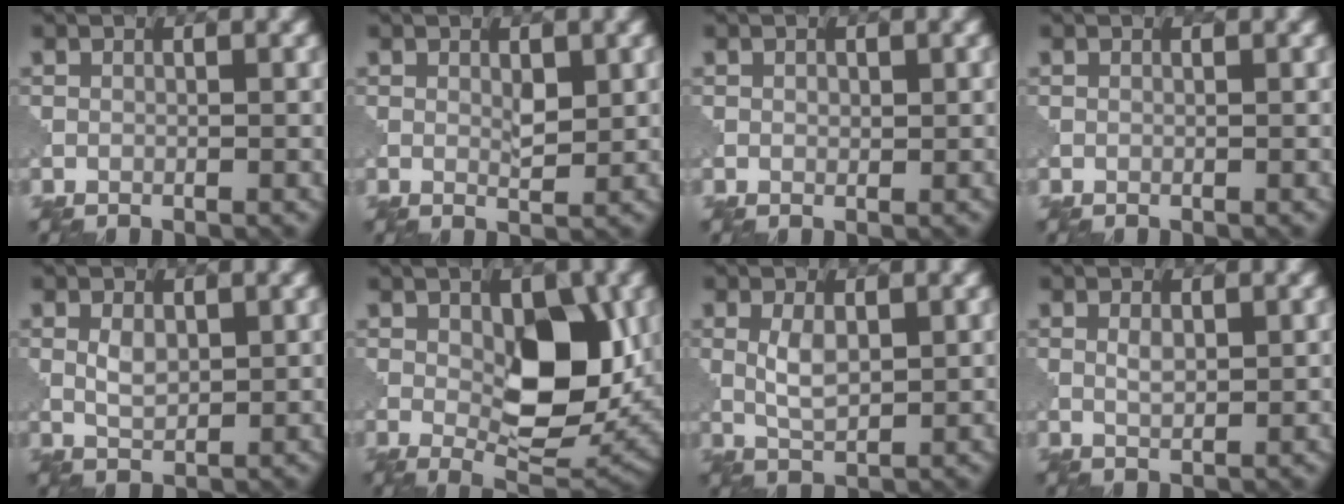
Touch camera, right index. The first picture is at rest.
{"total": 1.3, "force": [0.9, 0.4, 0.8], "torque": [-0.017, -0.005, 0.019]}
{"total": 0.7, "force": [0.3, 0.6, 0.2], "torque": [-0.004, -0.002, 0.009]}
{"total": 0.0}
{"total": 1.6, "force": [0.9, 1.0, 0.9], "torque": [-0.024, -0.002, 0.021]}
{"total": 8.9, "force": [1.0, 4.4, 7.7], "torque": [-0.114, -0.005, 0.028]}
{"total": 2.3, "force": [0.9, 1.1, 1.8], "torque": [-0.047, -0.002, 0.022]}
{"total": 0.9, "force": [0.8, 0.4, 0.4], "torque": [-0.013, -0.002, 0.018]}